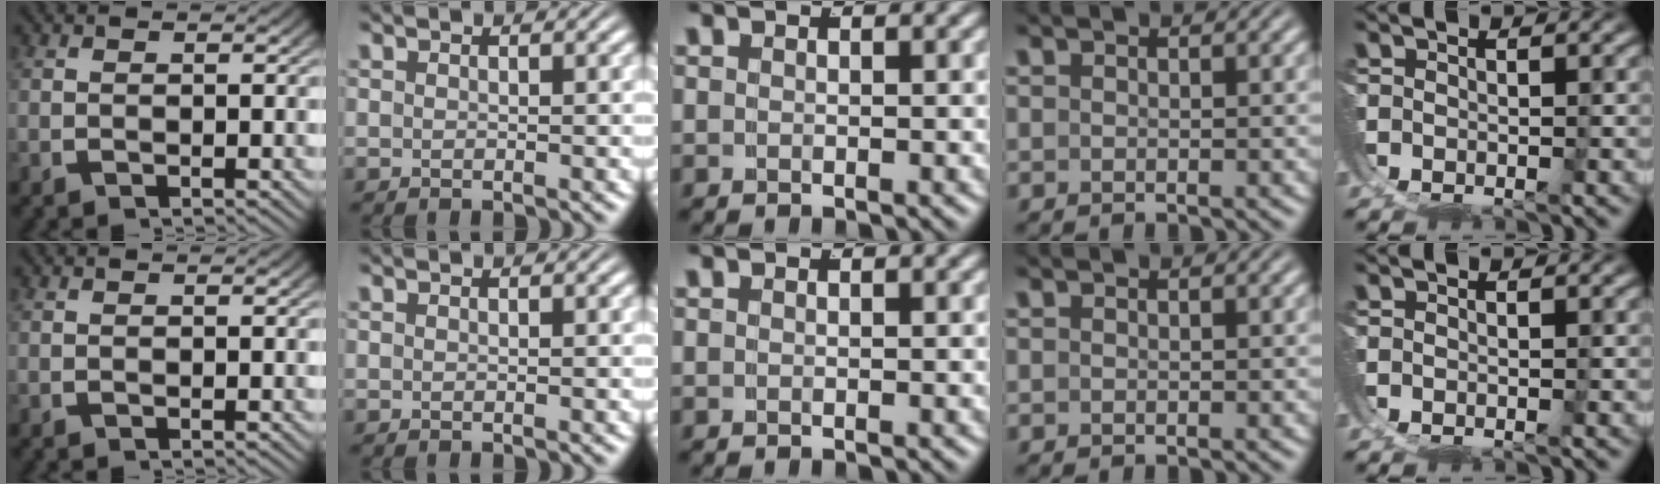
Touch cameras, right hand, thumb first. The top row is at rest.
{}